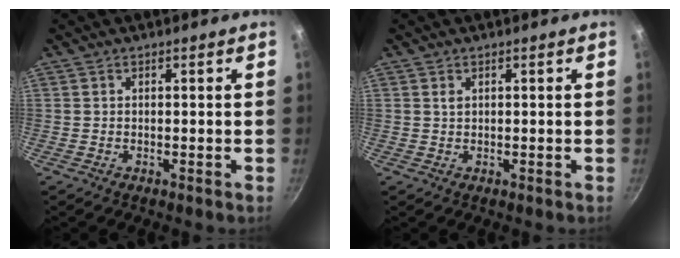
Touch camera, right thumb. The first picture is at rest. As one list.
[{"total": 0.9, "force": [0.4, 0.6, 0.6], "torque": [-0.008, -0.001, 0.008]}]